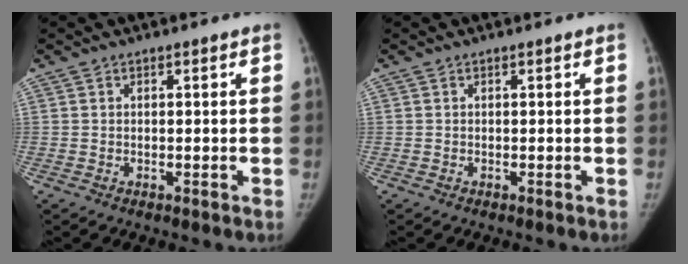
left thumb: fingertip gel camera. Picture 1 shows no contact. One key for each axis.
{"total": 0.0}